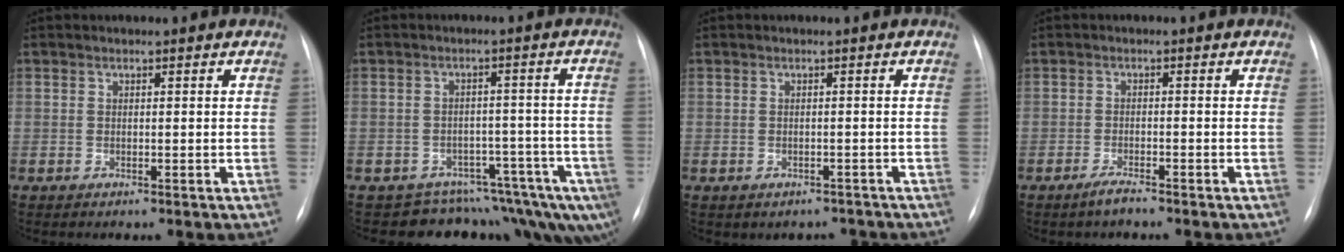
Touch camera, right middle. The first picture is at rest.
{"total": 11.4, "force": [-9.4, 5.6, 3.2], "torque": [-0.018, 0.043, -0.110]}
{"total": 3.1, "force": [-2.5, 1.8, 0.2], "torque": [-0.002, 0.015, -0.029]}
{"total": 2.1, "force": [-1.8, 0.1, 1.1], "torque": [-0.029, -0.005, -0.034]}